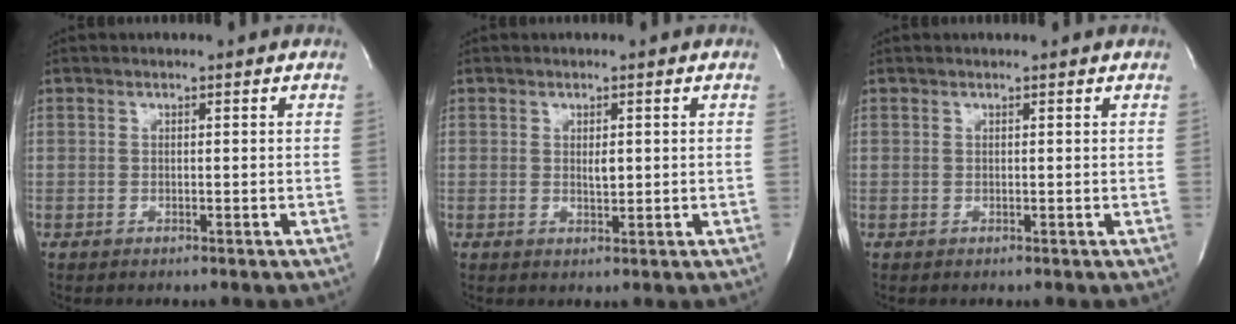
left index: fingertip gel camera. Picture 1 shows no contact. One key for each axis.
{"total": 1.3, "fx": 0.2, "fy": 0.5, "fz": 1.1, "tx": -0.021, "ty": -0.008, "tz": 0.006}
{"total": 1.8, "fx": 1.7, "fy": 0.0, "fz": 0.3, "tx": -0.009, "ty": 0.007, "tz": 0.016}